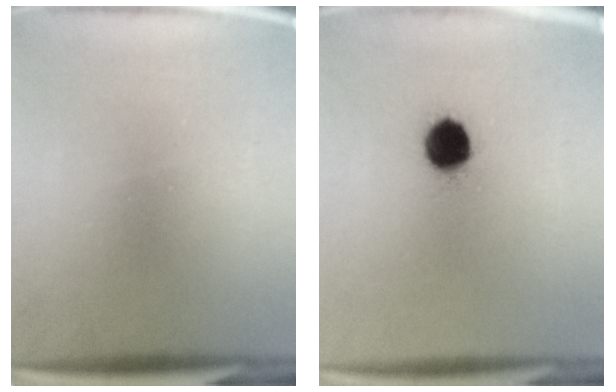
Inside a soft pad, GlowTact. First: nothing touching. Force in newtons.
{"total": 8.5}